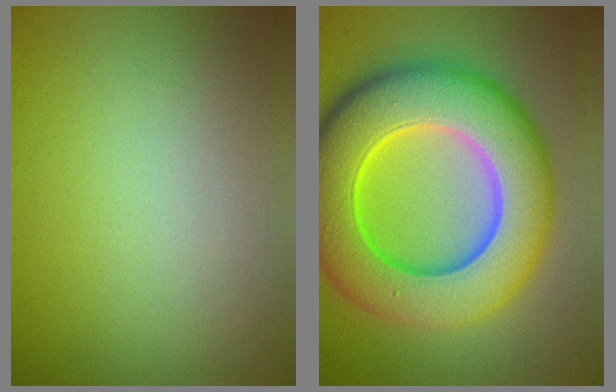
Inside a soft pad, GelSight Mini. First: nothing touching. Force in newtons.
{"total": 12.8, "press": 12.8, "slide": 0.3}